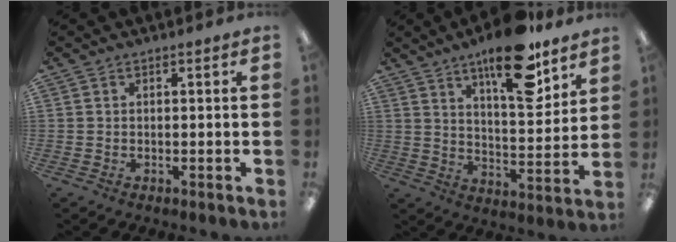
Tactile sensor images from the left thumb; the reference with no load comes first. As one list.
[{"total": 17.9, "force": [12.3, 6.2, 11.5], "torque": [-0.161, -0.072, 0.199]}]